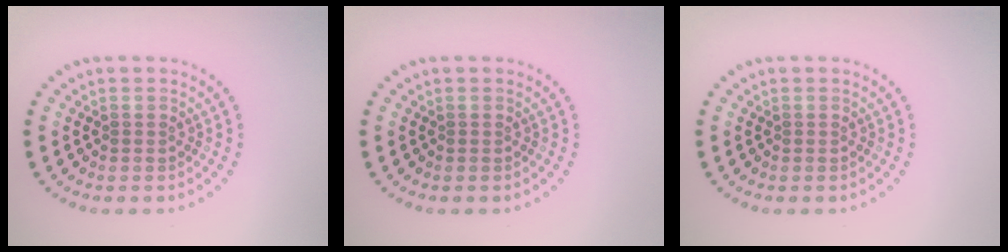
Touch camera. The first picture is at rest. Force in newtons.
{"total": 0.0}
{"total": 0.0}